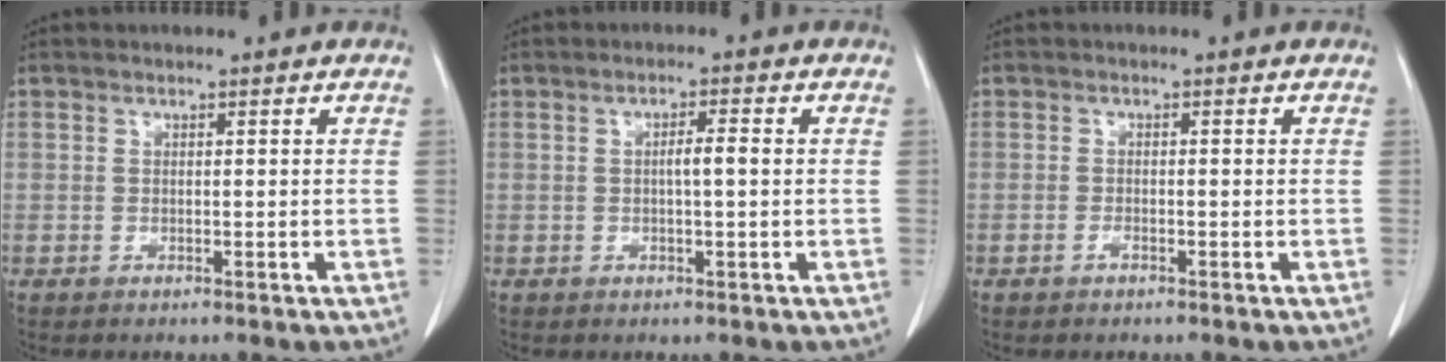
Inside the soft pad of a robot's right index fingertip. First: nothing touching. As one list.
[{"total": 2.6, "force": [0.0, 0.2, 2.6], "torque": [-0.047, 0.003, -0.001]}, {"total": 0.7, "force": [-0.5, 0.1, 0.5], "torque": [-0.012, 0.000, -0.009]}]